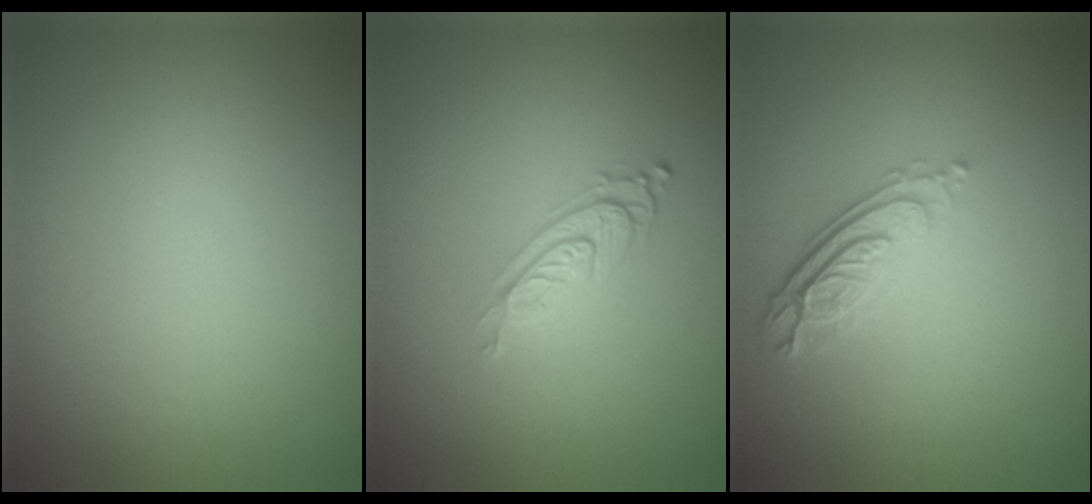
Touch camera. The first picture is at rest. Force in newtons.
{"total": 3.0, "press": 2.0, "slide": 2.2}
{"total": 3.6, "press": 2.6, "slide": 2.5}